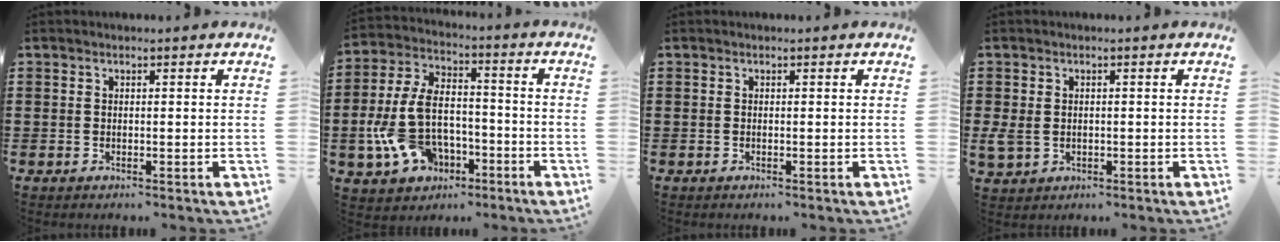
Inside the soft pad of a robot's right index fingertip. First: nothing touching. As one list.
[{"total": 11.0, "force": [-3.0, 7.2, 7.8], "torque": [-0.206, 0.001, -0.059]}, {"total": 0.0}, {"total": 2.0, "force": [0.0, 1.7, 1.1], "torque": [-0.032, 0.002, -0.003]}]